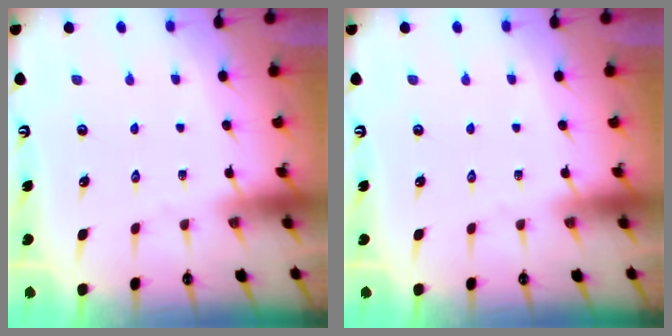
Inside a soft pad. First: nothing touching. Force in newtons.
{"total": 0.0}